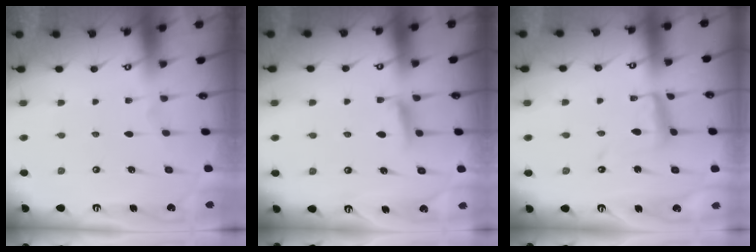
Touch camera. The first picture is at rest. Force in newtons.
{"total": 5.8, "press": 5.7, "slide": 0.9}
{"total": 11.3, "press": 11.2, "slide": 1.0}